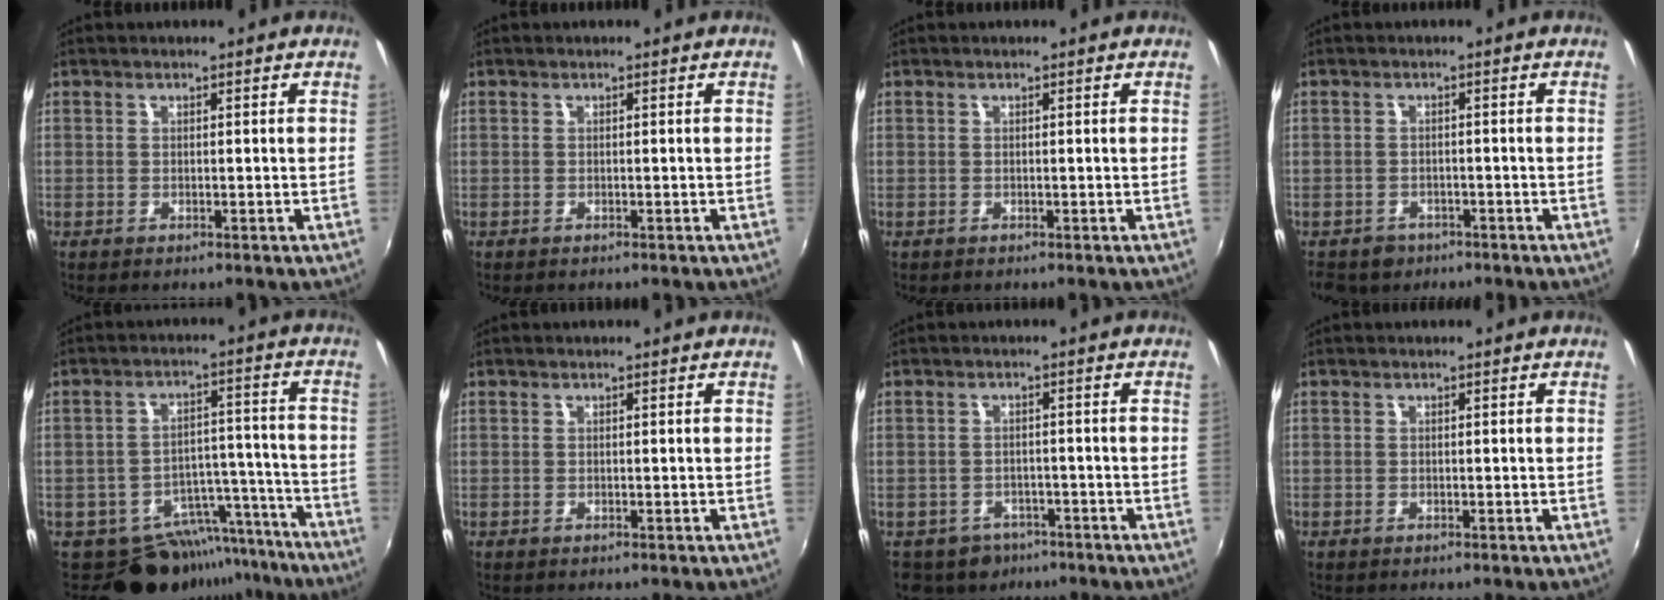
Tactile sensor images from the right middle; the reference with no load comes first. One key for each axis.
{"total": 0.0}
{"total": 0.0}
{"total": 6.1, "fx": -3.9, "fy": 4.3, "fz": 2.1, "tx": -0.059, "ty": -0.009, "tz": -0.055}
{"total": 12.6, "fx": -10.8, "fy": 6.0, "fz": 2.8, "tx": -0.037, "ty": 0.040, "tz": -0.140}
{"total": 0.0}
{"total": 6.4, "fx": -4.2, "fy": 4.7, "fz": 1.1, "tx": -0.040, "ty": 0.007, "tz": -0.057}
{"total": 0.5, "fx": -0.4, "fy": 0.3, "fz": 0.1, "tx": -0.003, "ty": 0.000, "tz": -0.009}